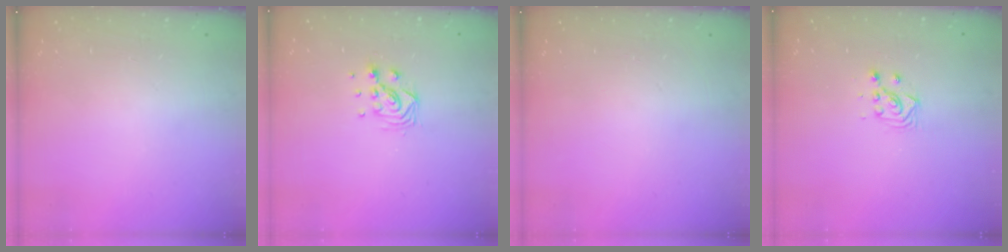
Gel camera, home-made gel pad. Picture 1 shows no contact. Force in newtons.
{"total": 7.9, "press": 7.9, "slide": 0.5}
{"total": 0.0}
{"total": 3.5, "press": 3.4, "slide": 1.1}